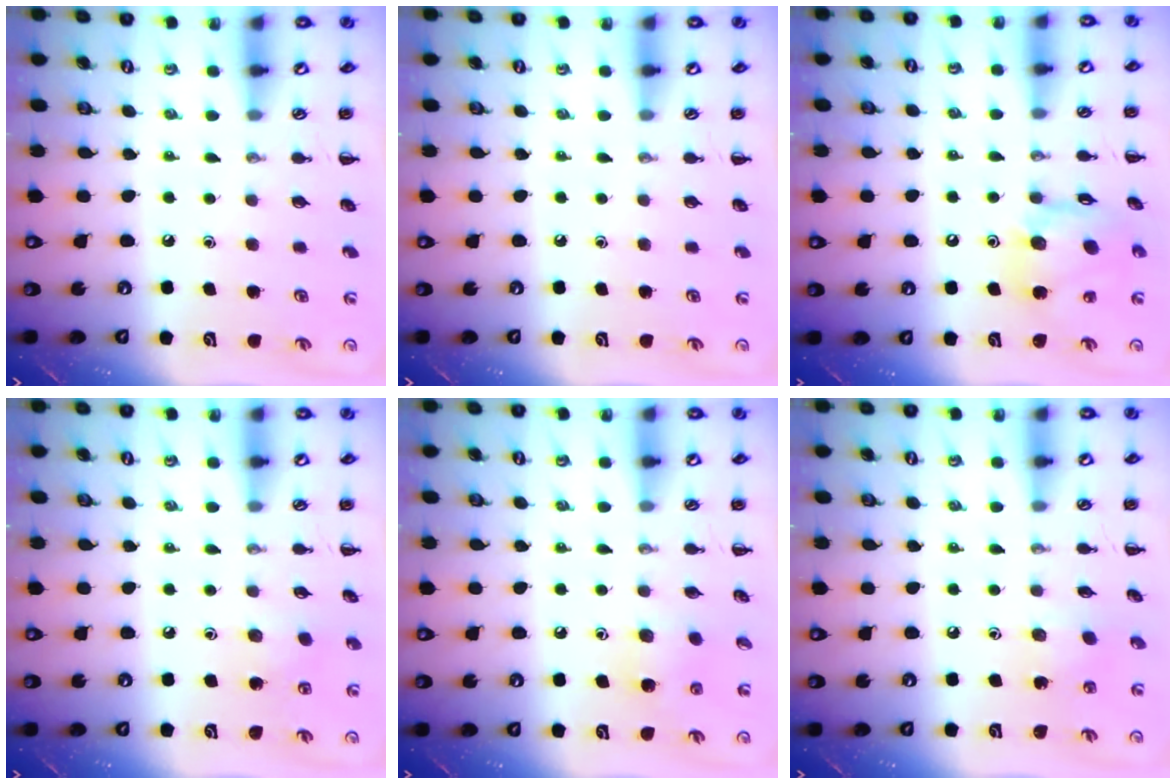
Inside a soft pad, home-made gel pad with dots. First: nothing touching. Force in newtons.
{"total": 0.0}
{"total": 14.7, "press": 14.4, "slide": 3.3}
{"total": 5.8, "press": 5.6, "slide": 1.6}
{"total": 5.4, "press": 5.2, "slide": 1.4}
{"total": 2.9, "press": 2.8, "slide": 0.6}